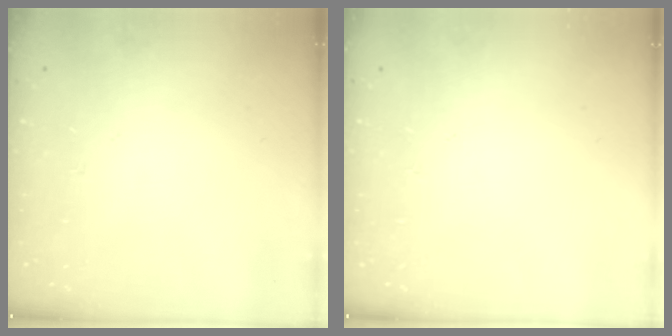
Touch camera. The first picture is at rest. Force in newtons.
{"total": 0.0}